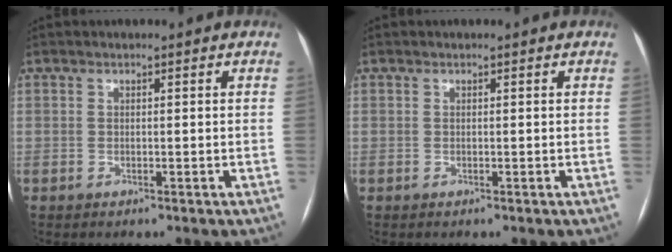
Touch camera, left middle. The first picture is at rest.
{"total": 0.0}